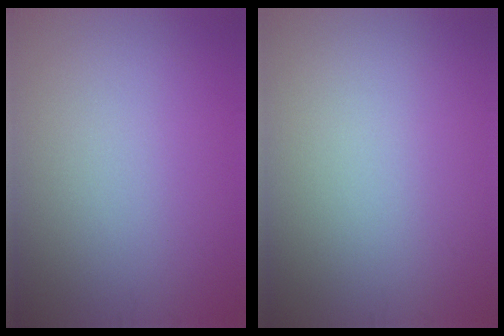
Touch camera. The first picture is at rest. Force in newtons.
{"total": 0.0}